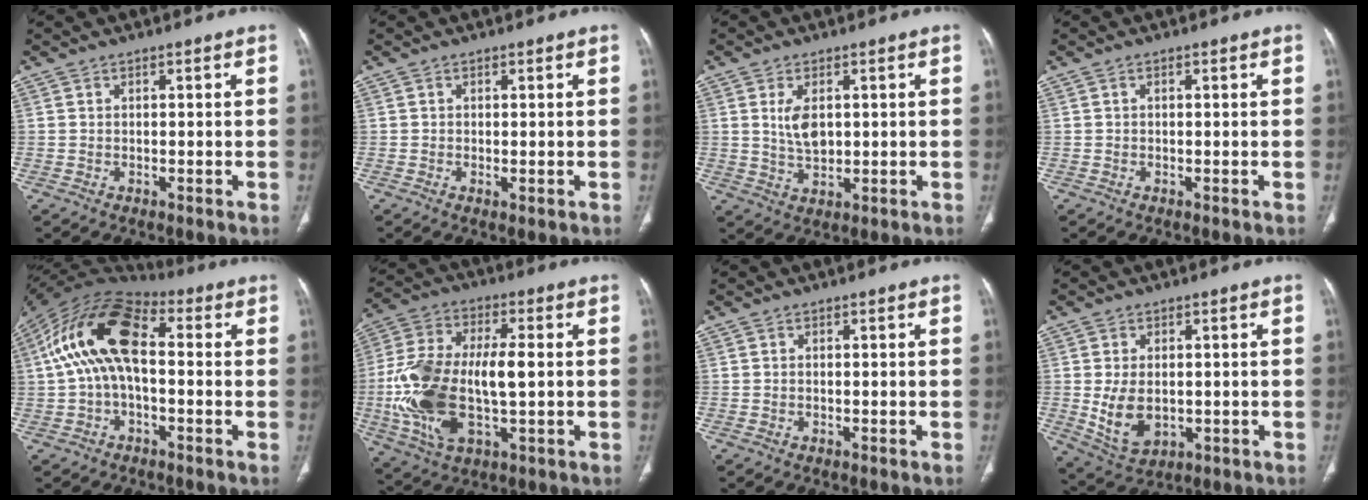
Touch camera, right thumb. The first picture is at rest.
{"total": 0.9, "force": [-0.1, 0.3, 0.8], "torque": [-0.019, -0.005, -0.001]}
{"total": 5.5, "force": [1.2, 3.1, 4.4], "torque": [-0.080, -0.009, 0.029]}
{"total": 0.0}
{"total": 16.6, "force": [1.2, 8.9, 13.9], "torque": [-0.261, 0.043, 0.012]}
{"total": 19.8, "force": [-1.2, 9.2, 17.5], "torque": [-0.371, 0.011, -0.018]}
{"total": 0.0}
{"total": 8.2, "force": [-0.6, 5.3, 6.2], "torque": [-0.108, -0.007, 0.007]}